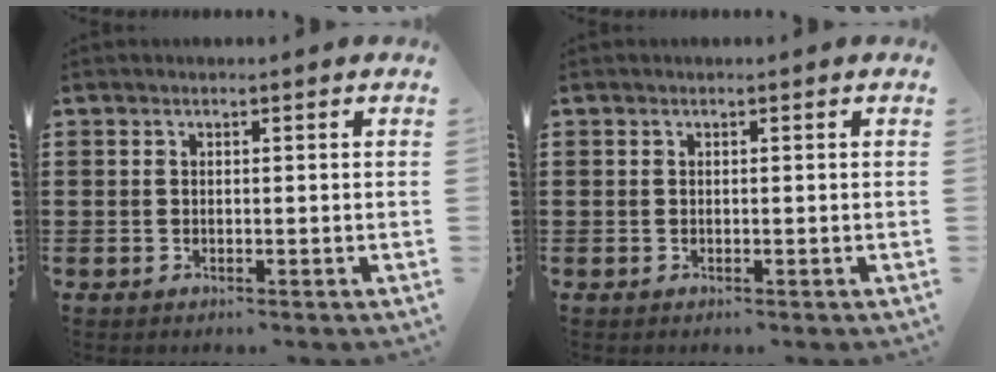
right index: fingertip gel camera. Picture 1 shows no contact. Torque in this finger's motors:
{"motor_torque": [1.11, 1.03, 0.00, -0.01]}